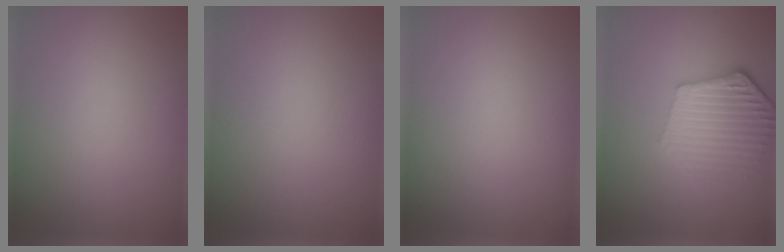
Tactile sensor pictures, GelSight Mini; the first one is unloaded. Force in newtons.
{"total": 0.0}
{"total": 0.0}
{"total": 5.1, "press": 4.2, "slide": 2.9}